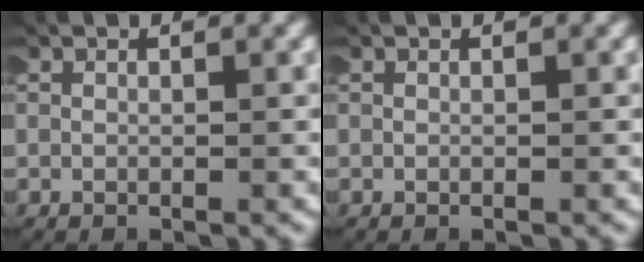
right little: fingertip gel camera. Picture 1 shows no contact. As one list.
[{"total": 0.0}]